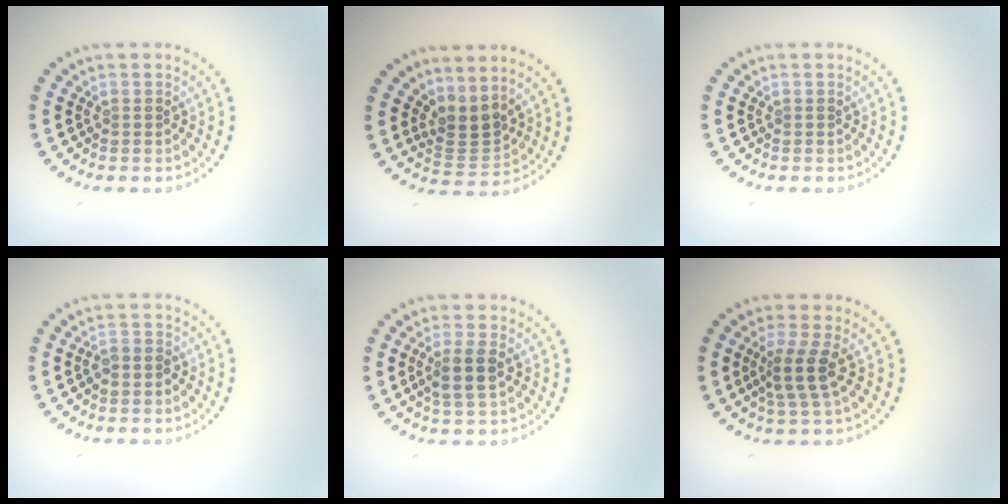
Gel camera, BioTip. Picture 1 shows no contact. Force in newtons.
{"total": 2.6, "press": 1.9, "slide": 1.8}
{"total": 0.0}
{"total": 1.5, "press": 1.3, "slide": 0.8}
{"total": 2.7, "press": 2.5, "slide": 0.9}
{"total": 2.8, "press": 2.2, "slide": 1.8}